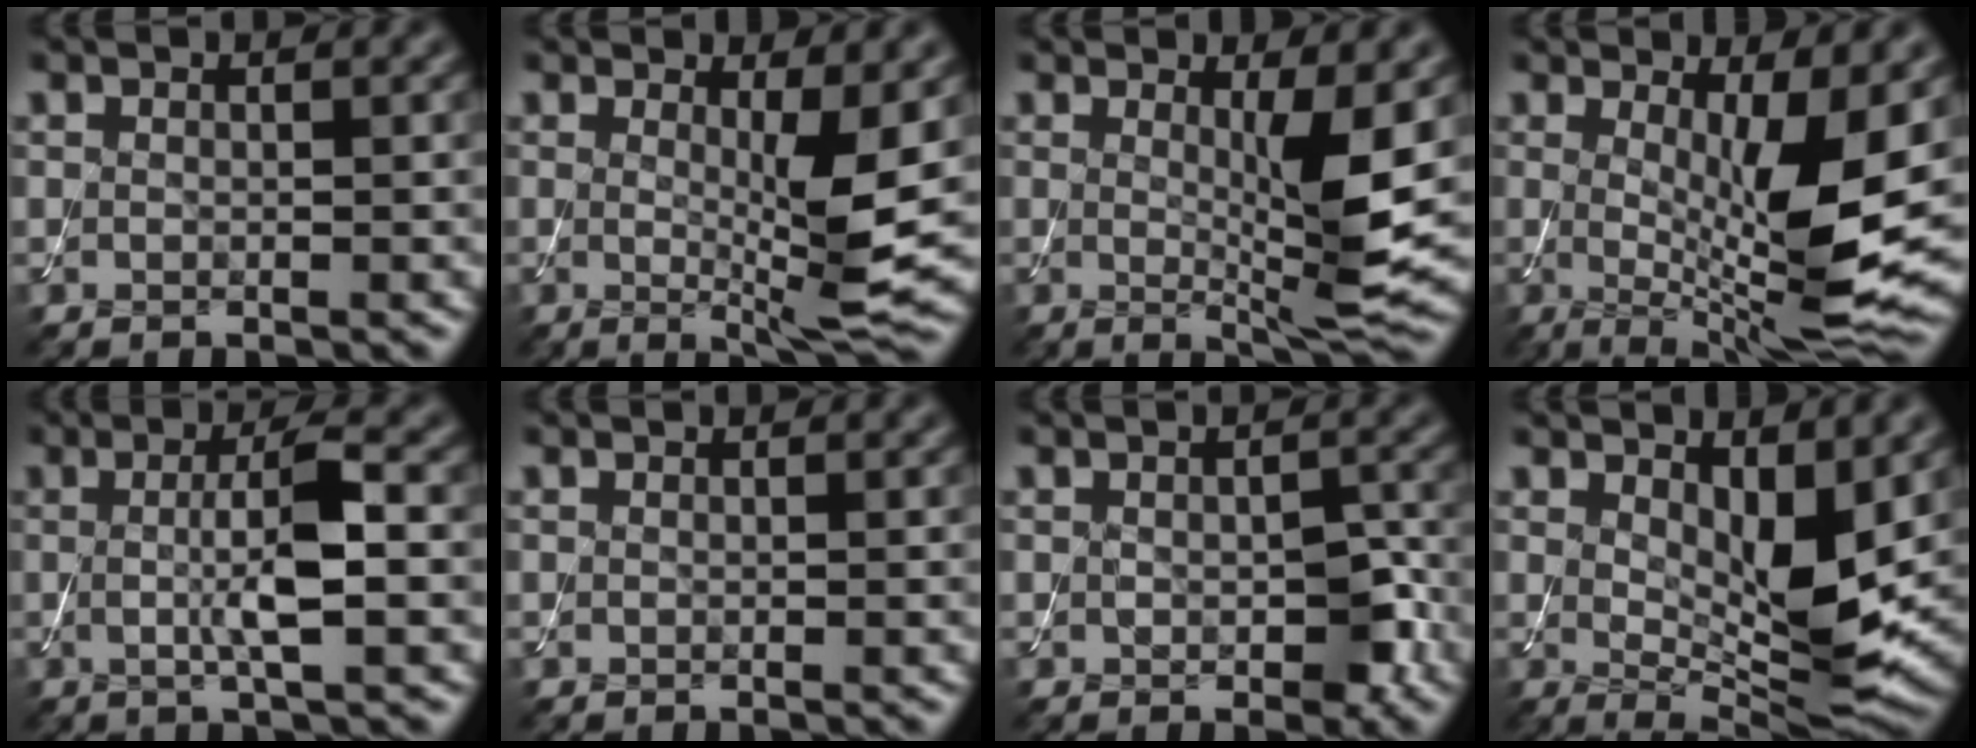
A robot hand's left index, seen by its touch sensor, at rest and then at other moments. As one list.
[{"total": 5.7, "force": [0.4, 1.1, 5.6], "torque": [-0.081, -0.020, 0.009]}, {"total": 5.5, "force": [0.6, 1.0, 5.4], "torque": [-0.081, -0.019, 0.013]}, {"total": 9.7, "force": [0.3, 2.5, 9.4], "torque": [-0.143, -0.025, 0.012]}, {"total": 4.7, "force": [0.0, 0.8, 4.6], "torque": [-0.083, 0.000, 0.001]}, {"total": 0.0}, {"total": 2.9, "force": [-0.5, 1.8, 2.2], "torque": [-0.035, -0.007, -0.004]}, {"total": 7.0, "force": [1.5, 2.7, 6.2], "torque": [-0.101, -0.019, 0.032]}]